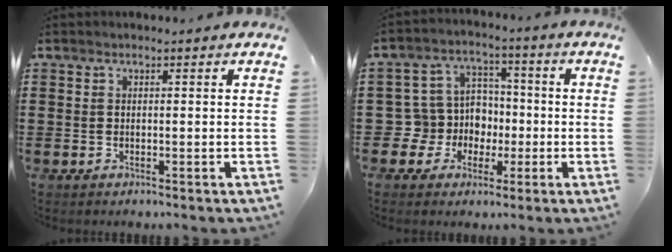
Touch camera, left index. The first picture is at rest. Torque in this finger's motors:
{"motor_torque": [0.14, 0.65, 0.13, -0.01]}